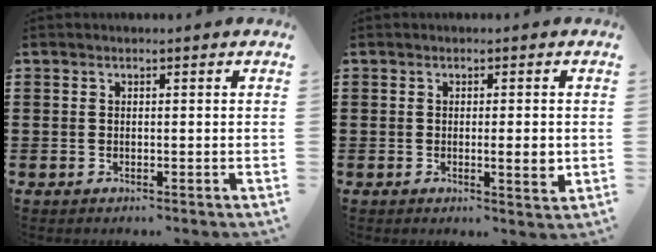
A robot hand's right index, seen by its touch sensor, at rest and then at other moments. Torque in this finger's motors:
{"motor_torque": [1.16, -0.07, 0.18, 0.08]}